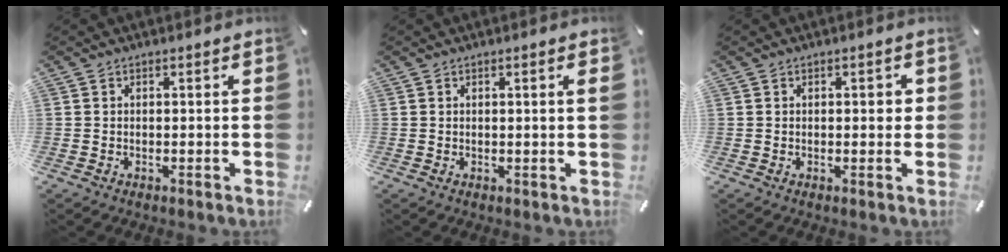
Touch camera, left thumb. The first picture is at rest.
{"total": 1.8, "force": [0.3, 0.0, 1.8], "torque": [-0.030, -0.001, 0.004]}
{"total": 1.5, "force": [0.1, 0.8, 1.2], "torque": [-0.007, -0.002, -0.004]}